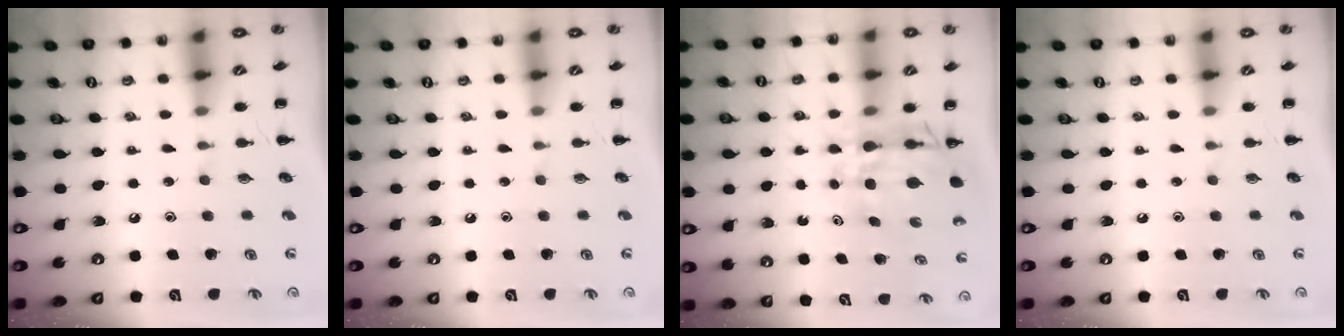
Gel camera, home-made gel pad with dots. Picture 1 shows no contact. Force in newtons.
{"total": 0.0}
{"total": 9.1, "press": 8.5, "slide": 3.2}
{"total": 0.0}